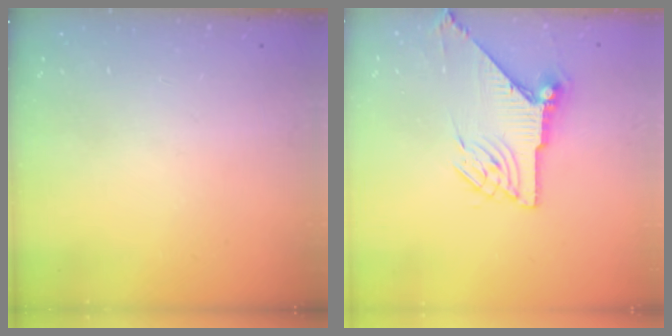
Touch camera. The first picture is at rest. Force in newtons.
{"total": 11.3, "press": 11.3, "slide": 0.9}